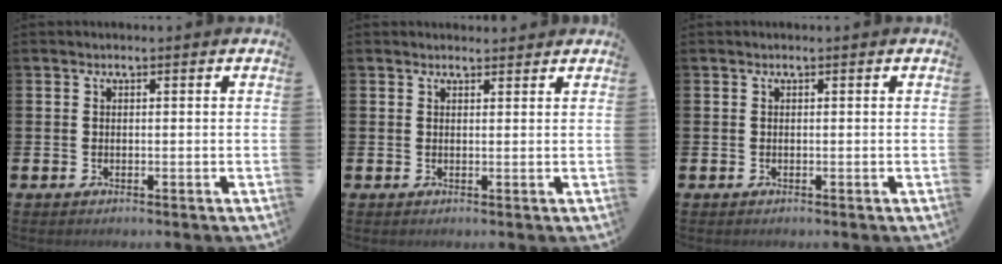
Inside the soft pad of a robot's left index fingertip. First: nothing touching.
{"total": 1.1, "force": [1.0, 0.3, 0.1], "torque": [0.005, -0.003, 0.017]}
{"total": 0.0}